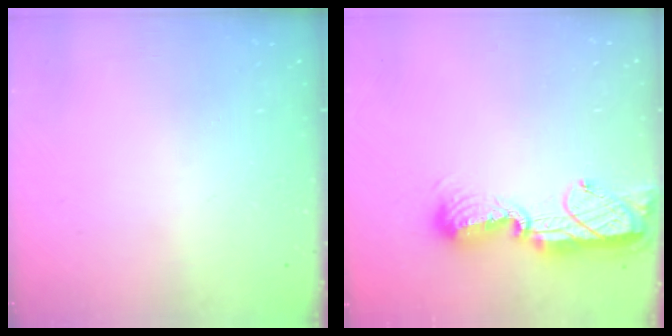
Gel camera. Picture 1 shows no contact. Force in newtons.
{"total": 12.5, "press": 12.4, "slide": 1.0}